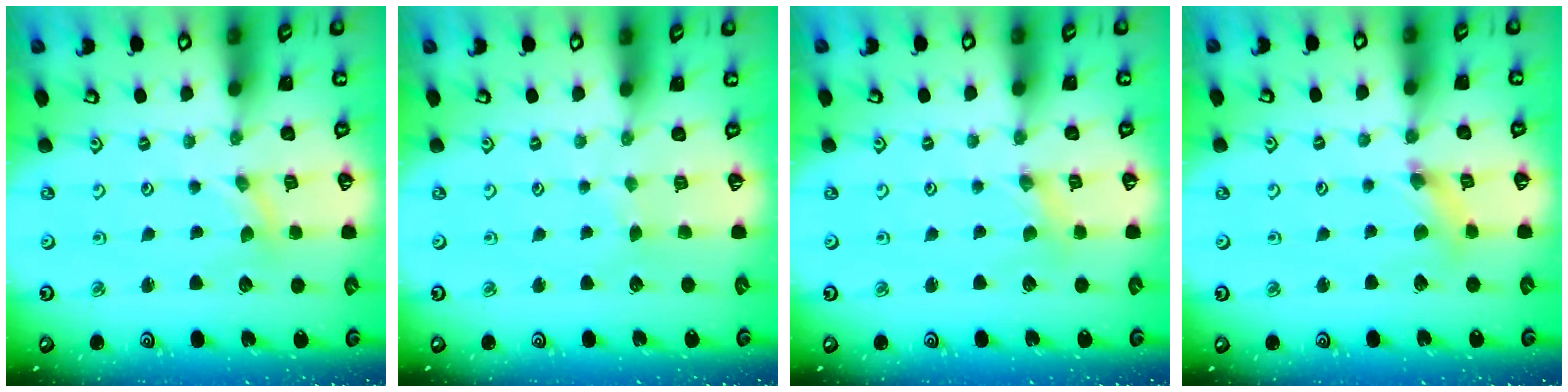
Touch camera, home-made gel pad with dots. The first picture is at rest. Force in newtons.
{"total": 1.1, "press": 1.1, "slide": 0.2}
{"total": 0.0}
{"total": 3.4, "press": 3.4, "slide": 0.3}